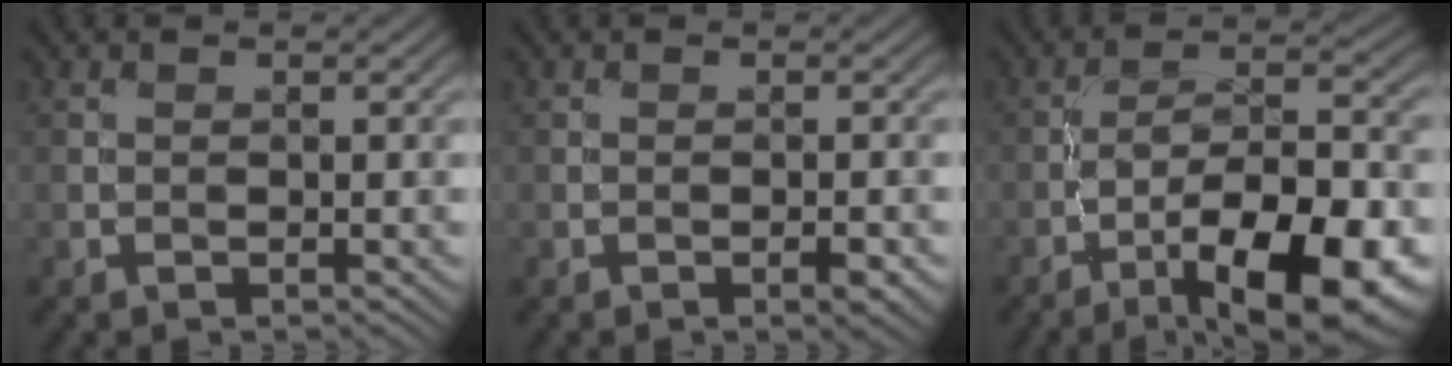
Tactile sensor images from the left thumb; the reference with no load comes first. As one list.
[{"total": 1.8, "force": [-0.9, 0.6, 1.4], "torque": [-0.023, 0.002, -0.014]}, {"total": 14.8, "force": [-7.8, 4.9, 11.6], "torque": [-0.184, -0.002, -0.122]}]